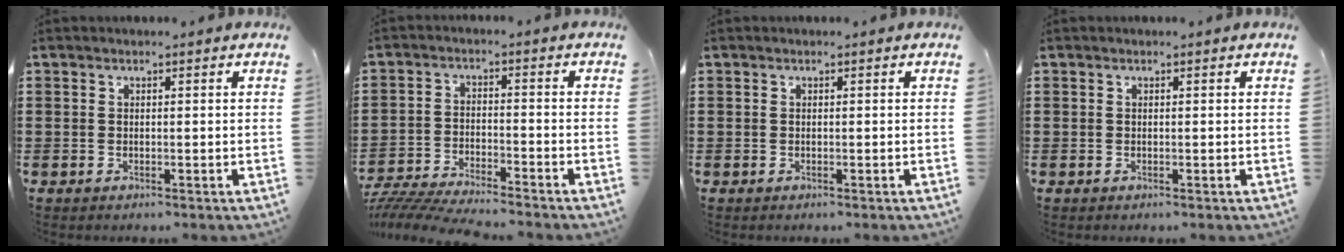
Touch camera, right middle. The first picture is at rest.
{"total": 5.6, "force": [-5.5, 0.3, 1.2], "torque": [-0.037, -0.004, -0.114]}
{"total": 0.0}
{"total": 0.0}